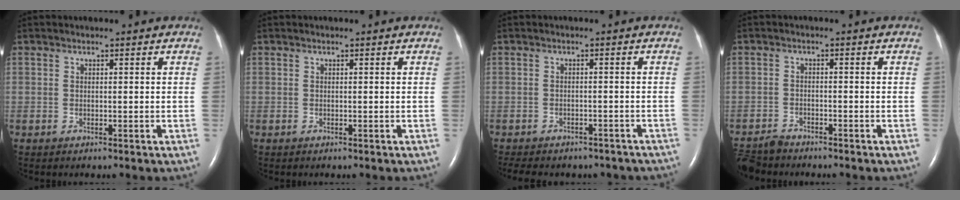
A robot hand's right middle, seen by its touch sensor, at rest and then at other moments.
{"total": 0.0}
{"total": 14.5, "force": [-12.2, 5.9, 5.3], "torque": [-0.113, -0.006, -0.136]}
{"total": 4.8, "force": [-4.6, 1.3, 0.7], "torque": [-0.014, -0.015, -0.086]}